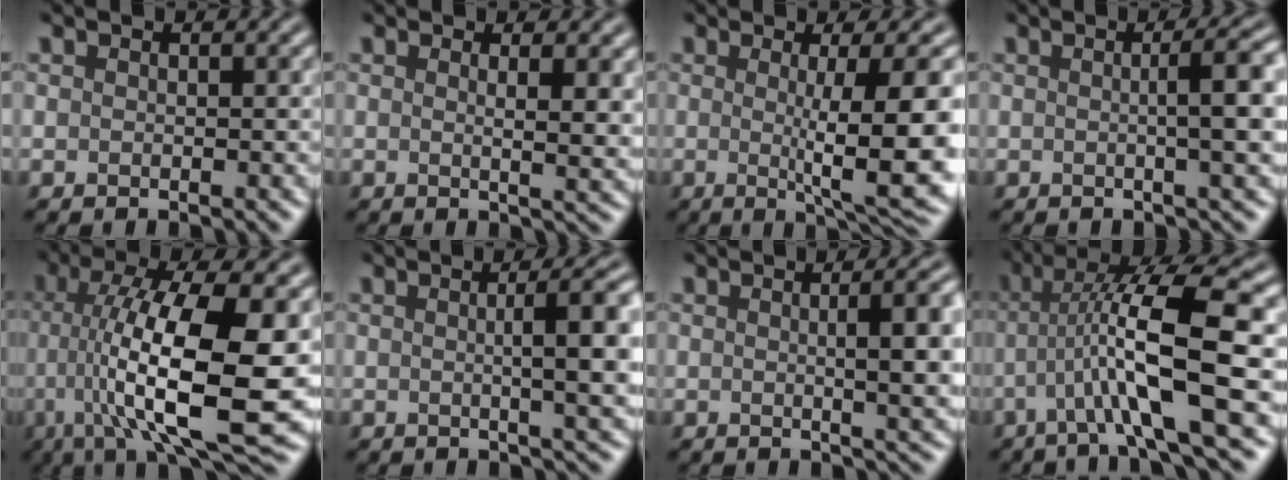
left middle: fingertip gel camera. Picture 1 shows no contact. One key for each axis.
{"total": 3.4, "fx": 0.9, "fy": 1.1, "fz": 3.1, "tx": -0.032, "ty": 0.006, "tz": 0.006}
{"total": 9.7, "fx": -0.4, "fy": 1.9, "fz": 9.5, "tx": -0.122, "ty": -0.007, "tz": -0.004}
{"total": 5.2, "fx": 0.3, "fy": 1.2, "fz": 5.1, "tx": -0.056, "ty": 0.015, "tz": 0.002}
{"total": 13.3, "fx": -1.0, "fy": 3.7, "fz": 12.8, "tx": -0.210, "ty": -0.001, "tz": -0.010}
{"total": 6.9, "fx": 0.6, "fy": 1.8, "fz": 6.7, "tx": -0.069, "ty": 0.012, "tz": 0.010}
{"total": 7.6, "fx": 0.8, "fy": 2.5, "fz": 7.1, "tx": -0.054, "ty": 0.017, "tz": 0.005}
{"total": 9.5, "fx": -1.3, "fy": 1.9, "fz": 9.2, "tx": -0.161, "ty": 0.015, "tz": -0.029}